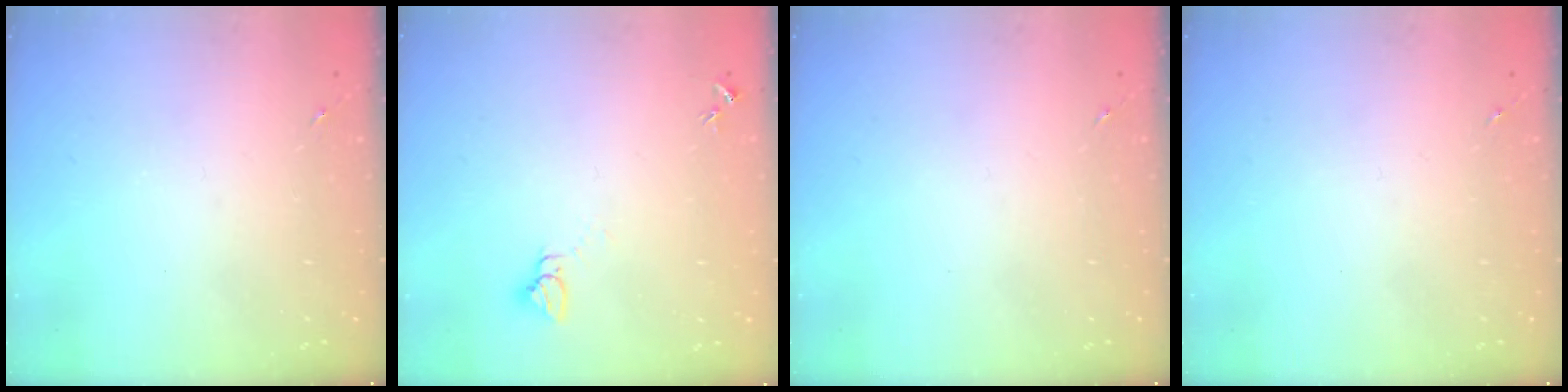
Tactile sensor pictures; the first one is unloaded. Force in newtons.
{"total": 2.8, "press": 2.8, "slide": 0.1}
{"total": 0.0}
{"total": 0.0}